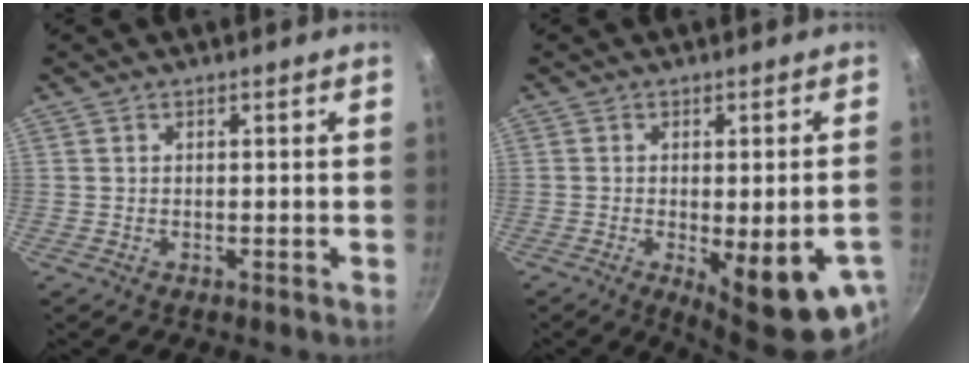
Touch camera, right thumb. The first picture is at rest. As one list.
[{"total": 16.0, "force": [-5.3, 4.8, 14.3], "torque": [-0.159, -0.013, -0.054]}]